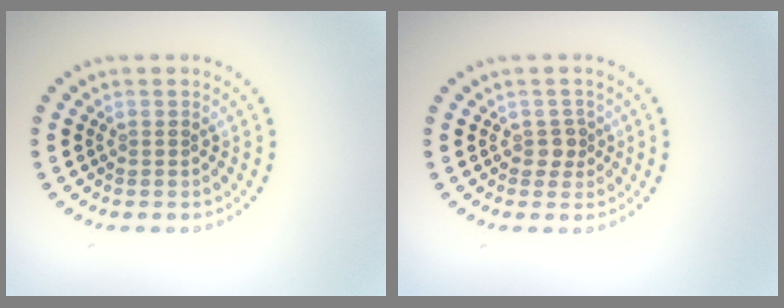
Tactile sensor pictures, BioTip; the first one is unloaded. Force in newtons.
{"total": 1.5, "press": 1.2, "slide": 0.8}